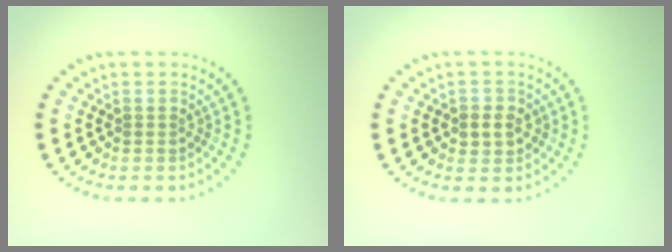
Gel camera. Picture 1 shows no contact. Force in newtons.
{"total": 2.1, "press": 2.0, "slide": 0.5}